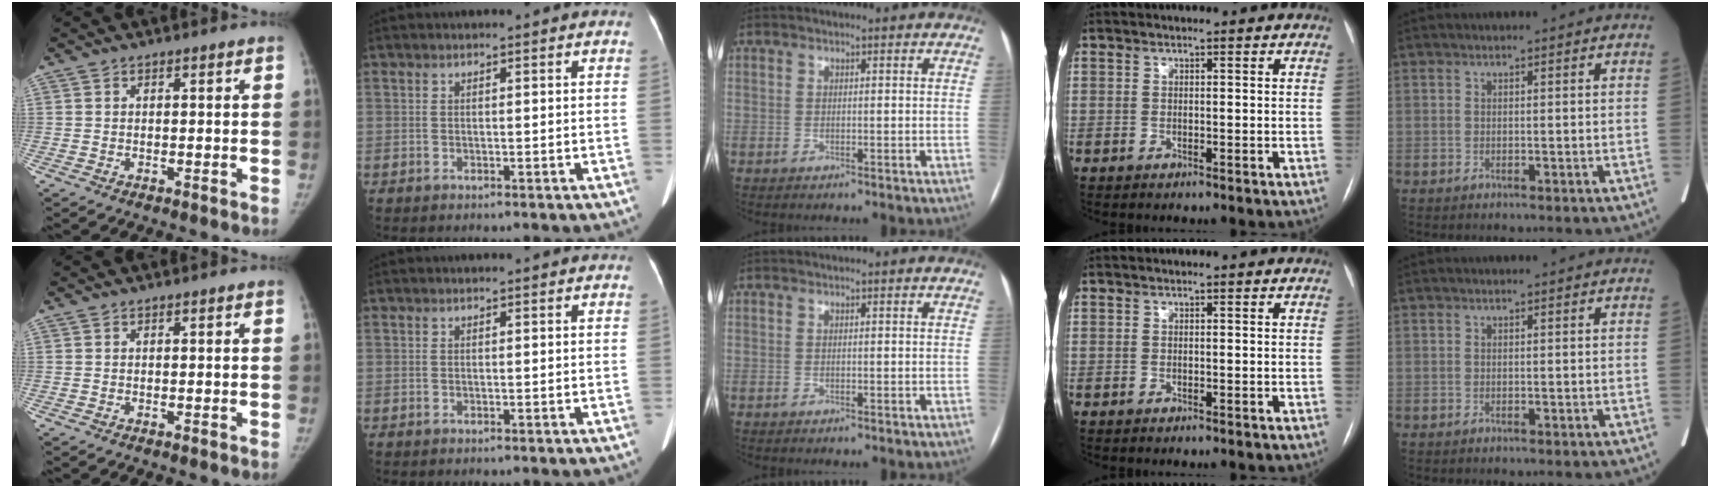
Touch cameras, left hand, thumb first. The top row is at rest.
{}